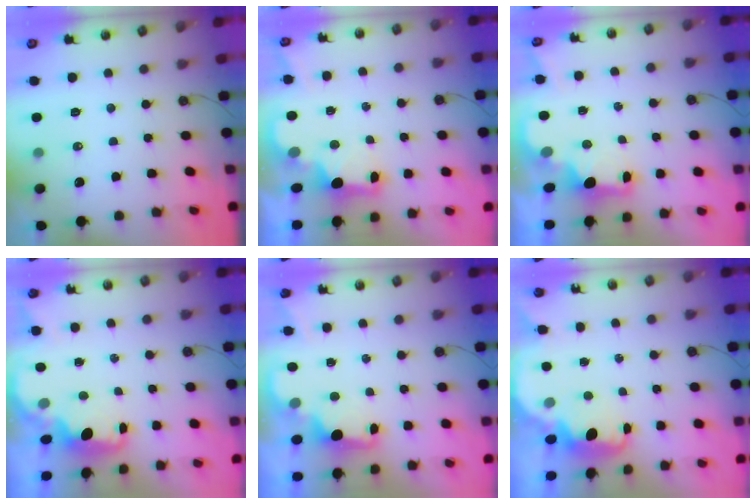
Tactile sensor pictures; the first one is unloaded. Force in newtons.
{"total": 2.3, "press": 2.2, "slide": 0.8}
{"total": 2.1, "press": 2.0, "slide": 0.8}
{"total": 1.6, "press": 1.4, "slide": 0.7}
{"total": 1.5, "press": 1.4, "slide": 0.7}
{"total": 2.5, "press": 2.4, "slide": 0.6}